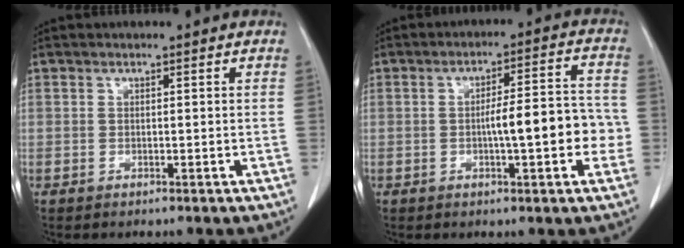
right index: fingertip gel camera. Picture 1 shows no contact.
{"total": 9.4, "force": [-1.6, 1.9, 9.0], "torque": [-0.132, 0.027, -0.021]}